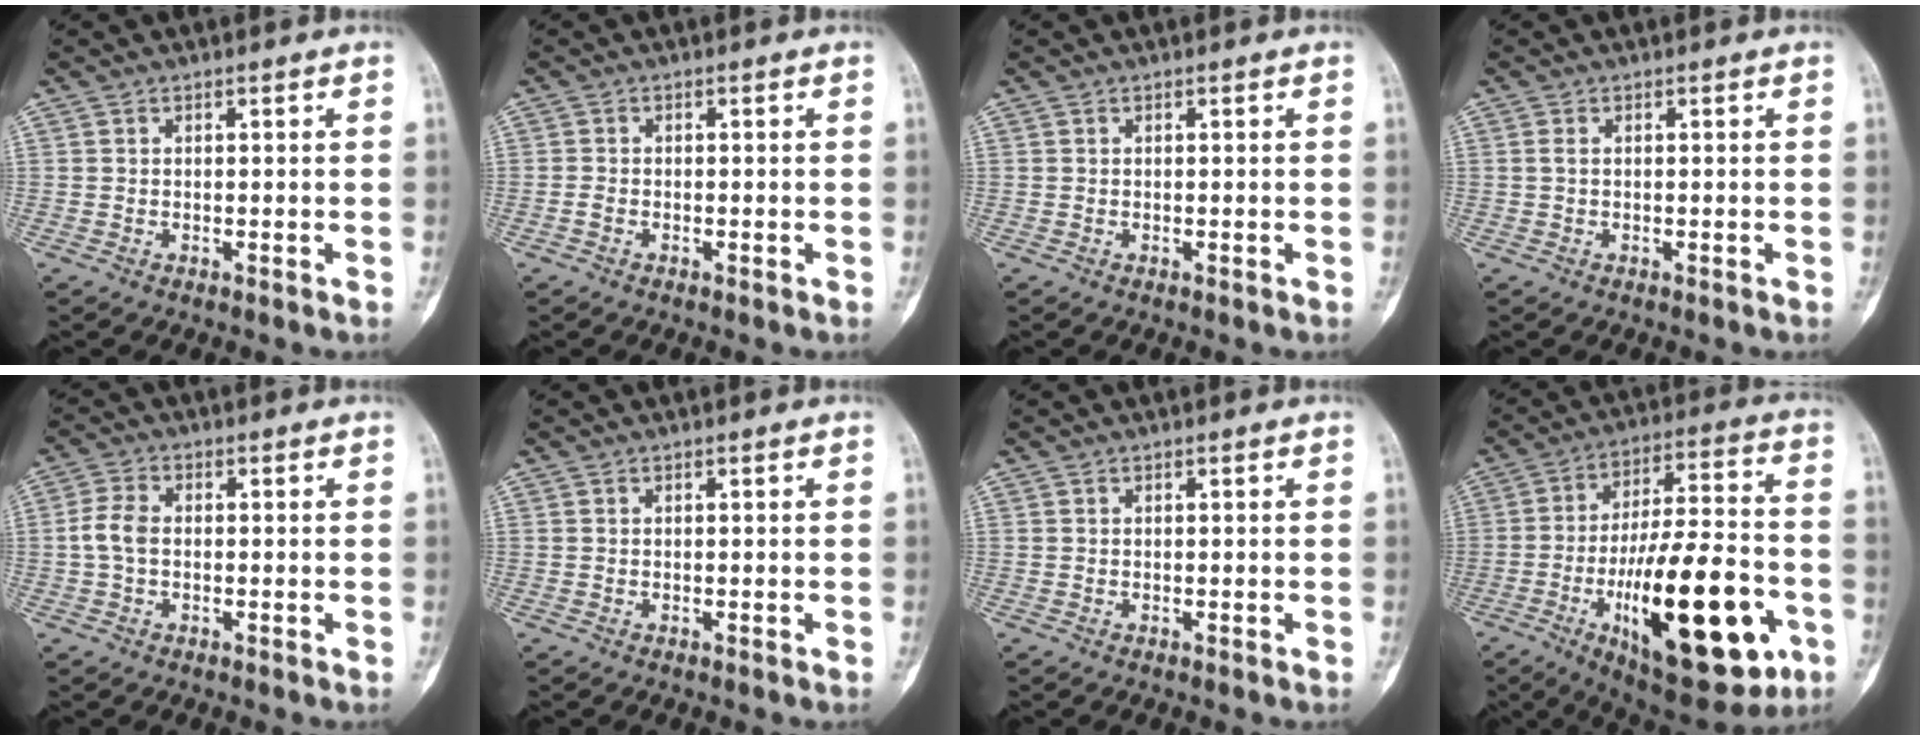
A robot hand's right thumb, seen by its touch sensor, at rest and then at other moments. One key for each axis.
{"total": 1.0, "fx": -0.5, "fy": 0.7, "fz": 0.6, "tx": -0.015, "ty": 0.001, "tz": -0.012}
{"total": 0.0}
{"total": 0.7, "fx": 0.1, "fy": 0.4, "fz": 0.6, "tx": -0.017, "ty": -0.001, "tz": 0.000}
{"total": 4.4, "fx": -0.3, "fy": 2.9, "fz": 3.4, "tx": -0.075, "ty": 0.011, "tz": -0.013}
{"total": 0.0}
{"total": 0.0}
{"total": 28.7, "fx": -9.5, "fy": 10.4, "fz": 25.0, "tx": -0.380, "ty": 0.024, "tz": -0.132}